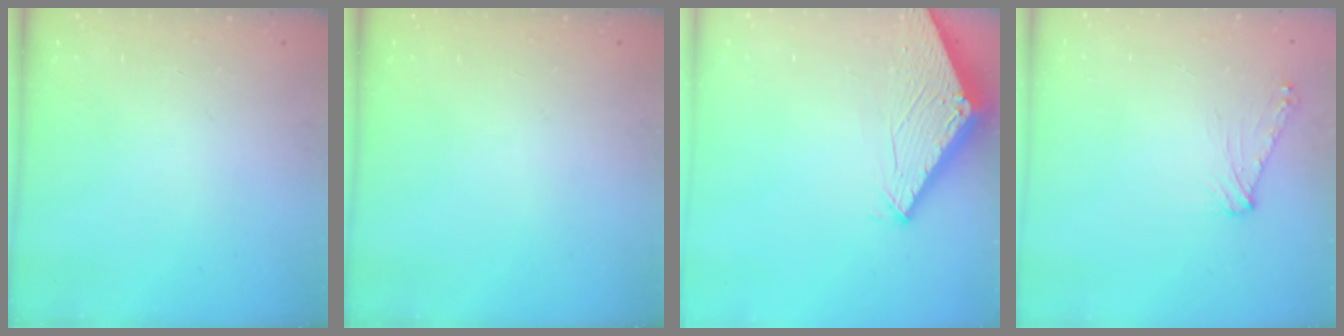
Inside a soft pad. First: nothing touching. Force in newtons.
{"total": 0.0}
{"total": 2.8, "press": 2.8, "slide": 0.2}
{"total": 6.7, "press": 6.6, "slide": 1.1}